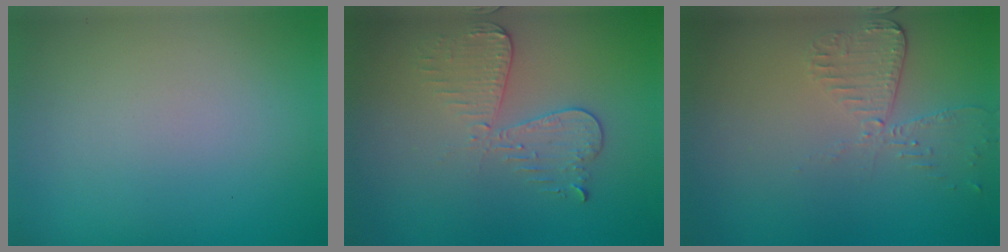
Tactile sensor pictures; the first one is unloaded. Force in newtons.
{"total": 3.0, "press": 2.7, "slide": 1.2}
{"total": 2.5, "press": 2.3, "slide": 1.2}